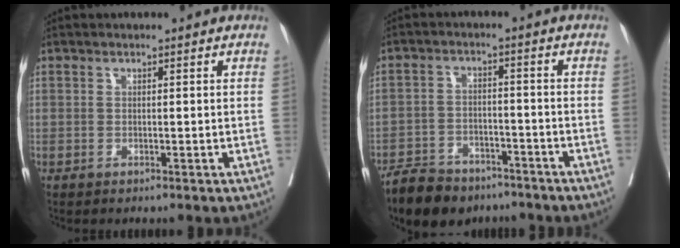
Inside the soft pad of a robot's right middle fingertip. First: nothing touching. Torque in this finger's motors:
{"motor_torque": [-0.24, -0.75, 0.16, 0.03]}